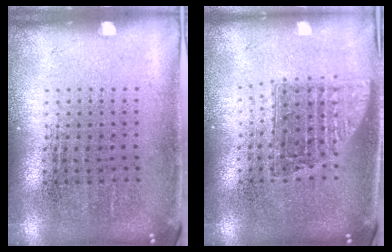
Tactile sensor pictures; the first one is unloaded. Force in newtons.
{"total": 1.5, "press": 1.2, "slide": 0.9}